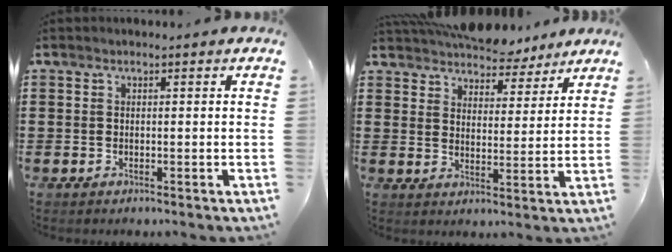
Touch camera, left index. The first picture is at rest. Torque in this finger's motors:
{"motor_torque": [1.11, -1.03, 0.52, 0.10]}